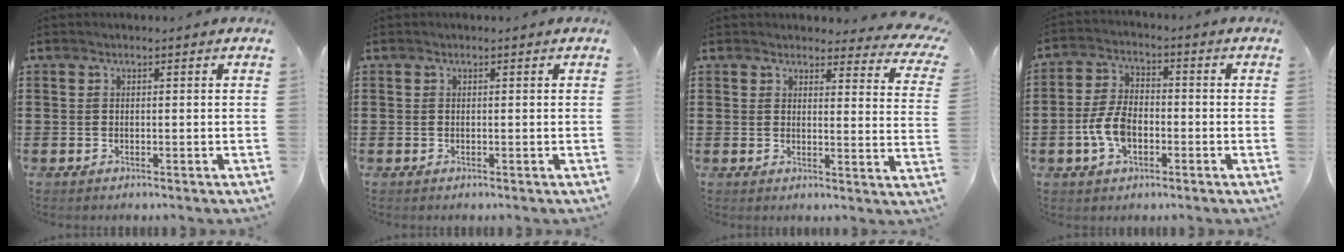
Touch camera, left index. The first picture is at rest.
{"total": 0.0}
{"total": 4.0, "force": [3.7, 0.7, 1.4], "torque": [-0.027, -0.019, 0.065]}
{"total": 6.8, "force": [-2.1, 4.0, 5.1], "torque": [-0.130, 0.001, -0.047]}